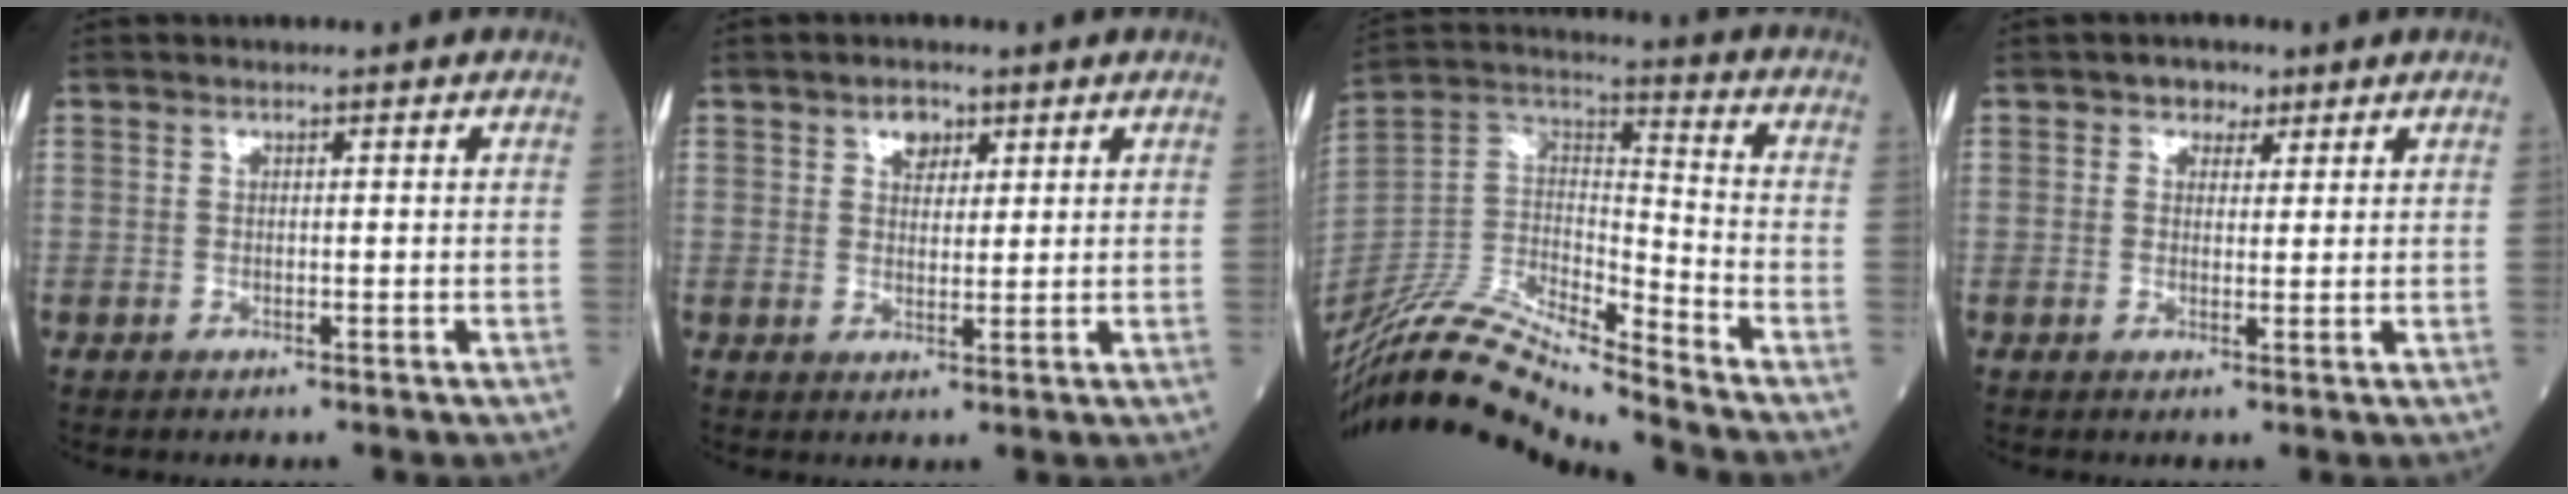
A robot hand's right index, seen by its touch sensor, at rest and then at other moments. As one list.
[{"total": 2.9, "force": [1.7, 1.9, 1.6], "torque": [-0.023, 0.004, 0.027]}, {"total": 17.7, "force": [-16.2, 0.0, 7.0], "torque": [-0.138, 0.028, -0.310]}, {"total": 2.4, "force": [1.4, 1.8, 0.9], "torque": [-0.009, 0.003, 0.016]}]